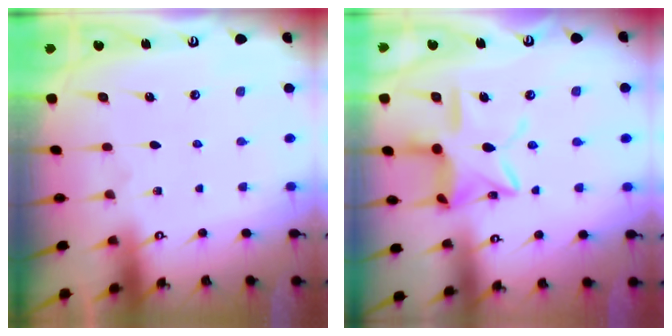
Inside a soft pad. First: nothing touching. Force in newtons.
{"total": 14.1, "press": 14.1, "slide": 1.0}